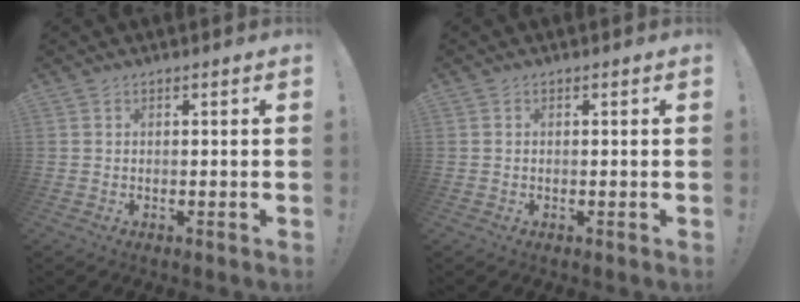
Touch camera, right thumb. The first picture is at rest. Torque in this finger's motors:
{"motor_torque": [-0.37, -0.30, -0.23, 0.15, 0.01]}